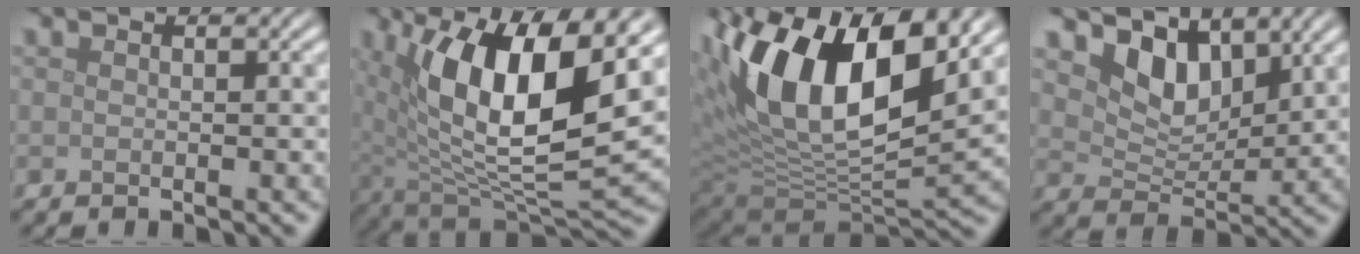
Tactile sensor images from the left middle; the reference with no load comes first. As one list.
[{"total": 14.0, "force": [5.1, 5.2, 12.0], "torque": [-0.197, -0.003, 0.087]}, {"total": 14.5, "force": [5.7, 7.0, 11.4], "torque": [-0.203, 0.012, 0.098]}, {"total": 4.8, "force": [3.5, 2.5, 2.2], "torque": [-0.048, -0.011, 0.054]}]